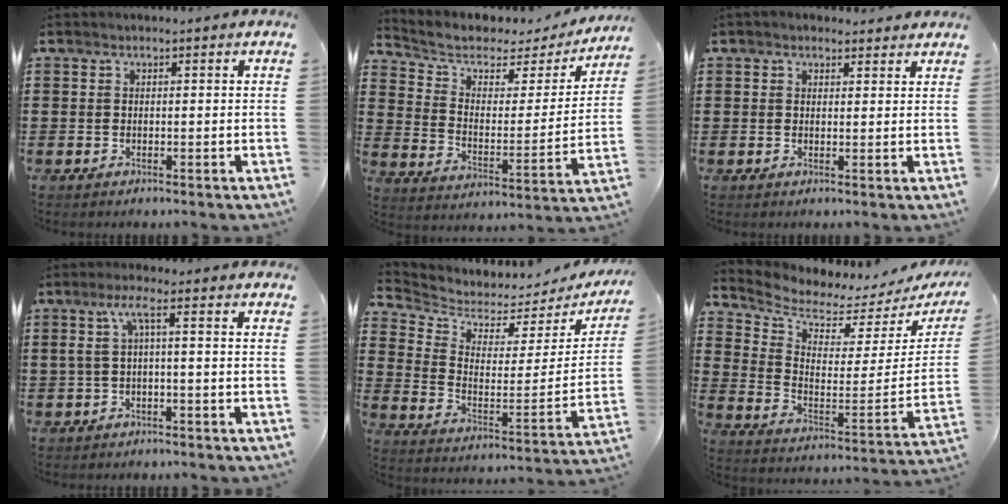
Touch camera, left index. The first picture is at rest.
{"total": 4.9, "force": [3.8, 2.4, 1.9], "torque": [-0.065, -0.027, 0.061]}
{"total": 1.7, "force": [1.6, 0.7, 0.3], "torque": [-0.009, 0.006, 0.030]}
{"total": 3.5, "force": [-0.4, 0.2, 3.5], "torque": [-0.071, 0.009, -0.015]}
{"total": 4.3, "force": [3.9, 1.6, 0.6], "torque": [-0.044, -0.038, 0.063]}
{"total": 4.0, "force": [3.8, 0.8, 1.1], "torque": [-0.050, -0.044, 0.061]}